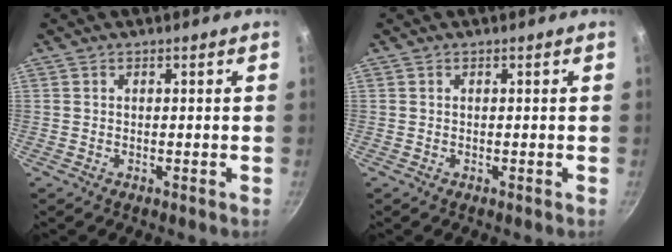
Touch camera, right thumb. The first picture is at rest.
{"total": 0.0}